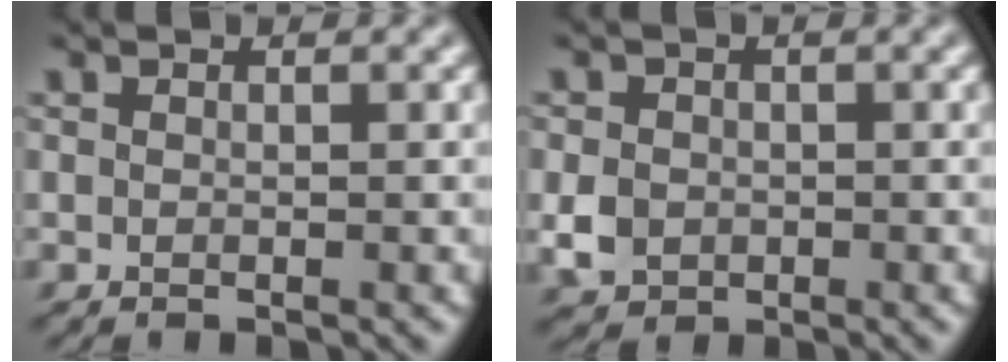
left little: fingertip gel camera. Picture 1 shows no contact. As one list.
[{"total": 2.6, "force": [-0.6, 2.3, 1.1], "torque": [-0.026, 0.000, -0.012]}]